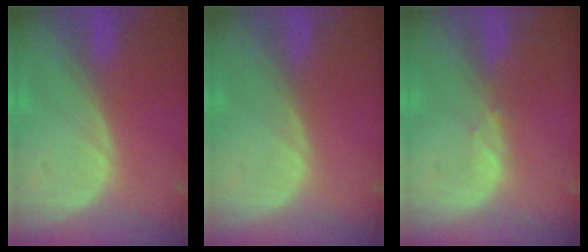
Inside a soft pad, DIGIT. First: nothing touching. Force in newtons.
{"total": 0.0}
{"total": 0.8, "press": 0.8, "slide": 0.3}